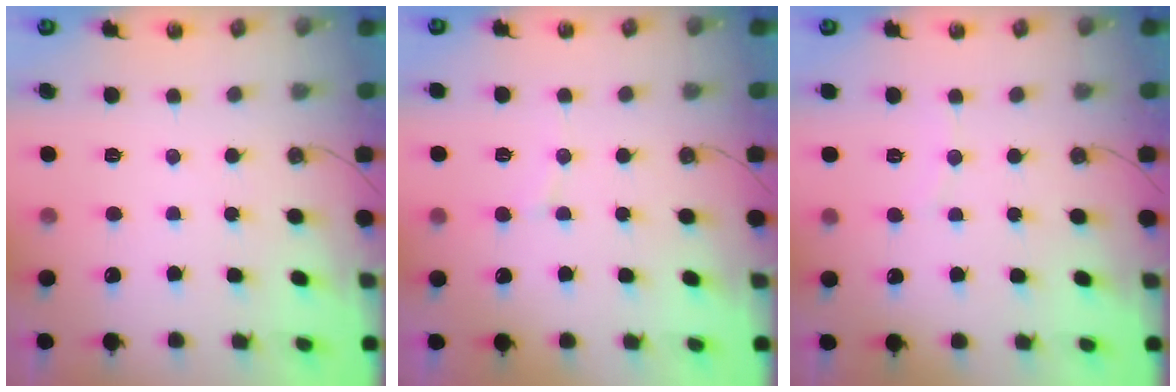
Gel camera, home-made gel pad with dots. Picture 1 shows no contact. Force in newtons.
{"total": 5.6, "press": 5.4, "slide": 1.3}
{"total": 2.6, "press": 2.6, "slide": 0.3}